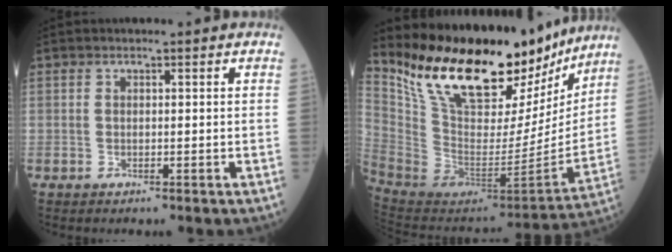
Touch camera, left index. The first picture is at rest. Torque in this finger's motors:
{"motor_torque": [0.84, -1.28, 1.05, 0.21]}